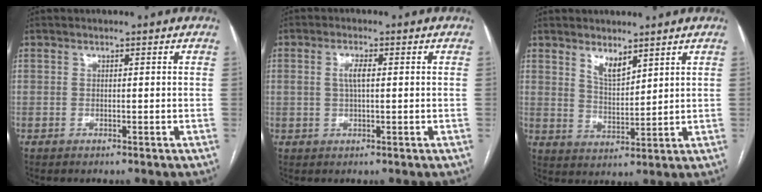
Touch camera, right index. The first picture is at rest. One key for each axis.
{"total": 2.6, "fx": 0.4, "fy": 0.7, "fz": 2.5, "tx": -0.050, "ty": 0.005, "tz": 0.008}
{"total": 4.4, "fx": 3.3, "fy": 1.5, "fz": 2.6, "tx": -0.051, "ty": -0.010, "tz": 0.066}